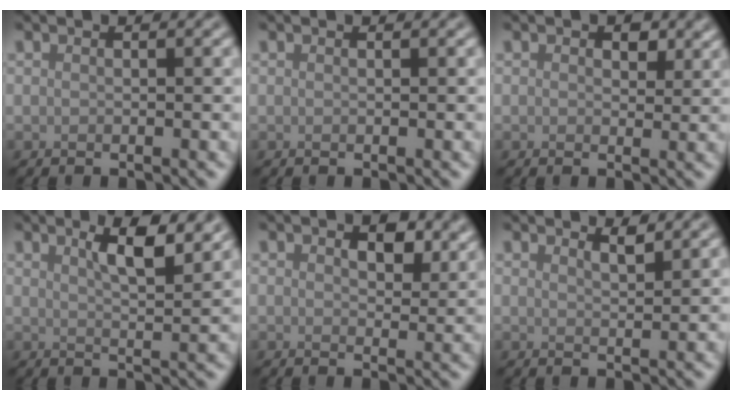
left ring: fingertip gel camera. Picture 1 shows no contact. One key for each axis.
{"total": 0.0}
{"total": 1.6, "fx": 0.7, "fy": 1.0, "fz": 1.0, "tx": -0.012, "ty": -0.004, "tz": 0.008}
{"total": 4.3, "fx": 2.3, "fy": 1.1, "fz": 3.5, "tx": -0.053, "ty": 0.002, "tz": 0.038}
{"total": 3.3, "fx": 1.5, "fy": 1.8, "fz": 2.3, "tx": -0.034, "ty": -0.003, "tz": 0.023}
{"total": 1.4, "fx": 1.2, "fy": 0.3, "fz": 0.7, "tx": -0.005, "ty": 0.001, "tz": 0.018}